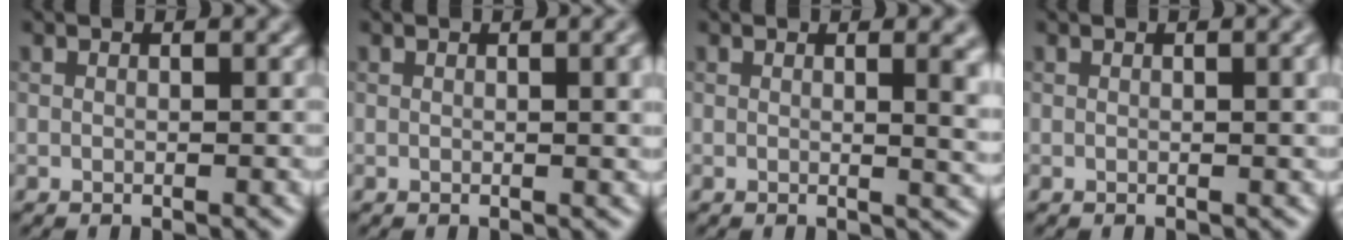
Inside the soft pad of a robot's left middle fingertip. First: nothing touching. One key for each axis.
{"total": 2.9, "fx": 0.6, "fy": 0.9, "fz": 2.7, "tx": -0.027, "ty": 0.005, "tz": 0.006}
{"total": 4.2, "fx": 0.9, "fy": 1.6, "fz": 3.8, "tx": -0.031, "ty": 0.002, "tz": 0.011}
{"total": 2.2, "fx": 0.5, "fy": 0.7, "fz": 2.0, "tx": -0.021, "ty": 0.005, "tz": 0.005}